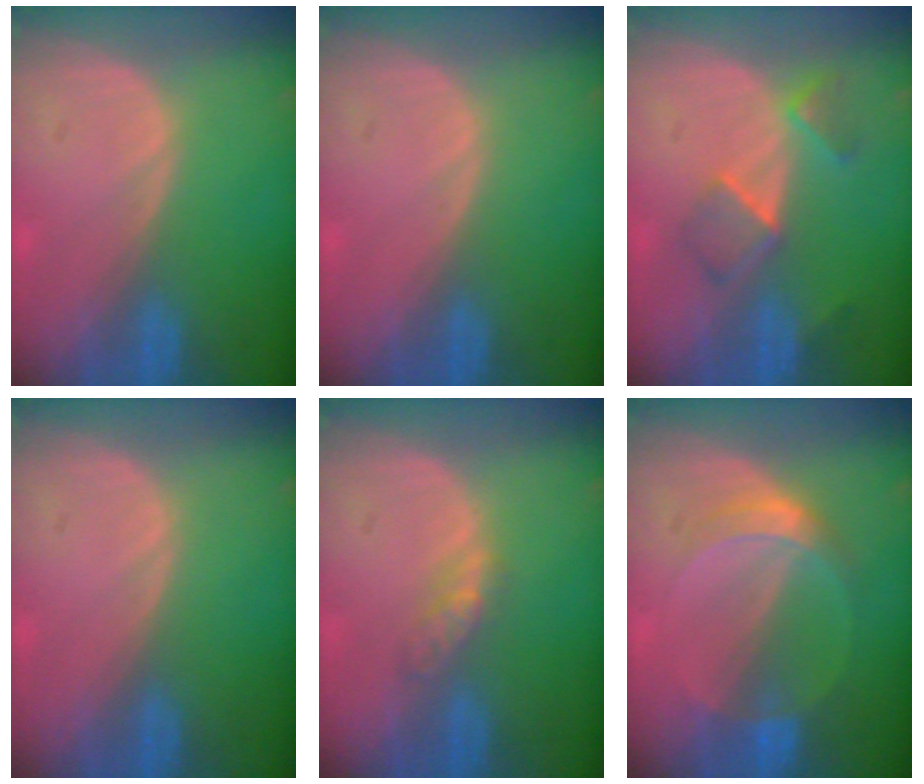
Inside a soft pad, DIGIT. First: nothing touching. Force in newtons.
{"total": 0.0}
{"total": 5.6, "press": 4.9, "slide": 2.7}
{"total": 0.0}
{"total": 2.8, "press": 2.5, "slide": 1.2}
{"total": 5.2, "press": 4.8, "slide": 2.0}